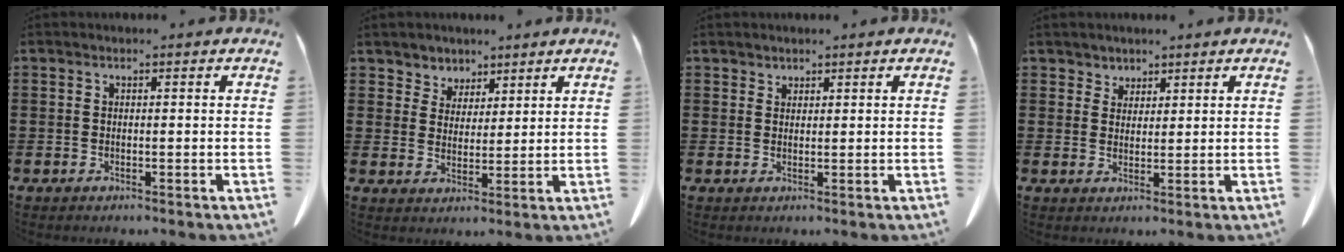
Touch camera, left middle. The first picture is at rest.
{"total": 4.0, "force": [3.2, 2.3, -0.3], "torque": [-0.015, -0.005, 0.060]}
{"total": 1.3, "force": [1.2, 0.4, -0.1], "torque": [-0.002, -0.002, 0.026]}
{"total": 2.3, "force": [2.0, 1.3, 0.0], "torque": [-0.008, 0.004, 0.039]}